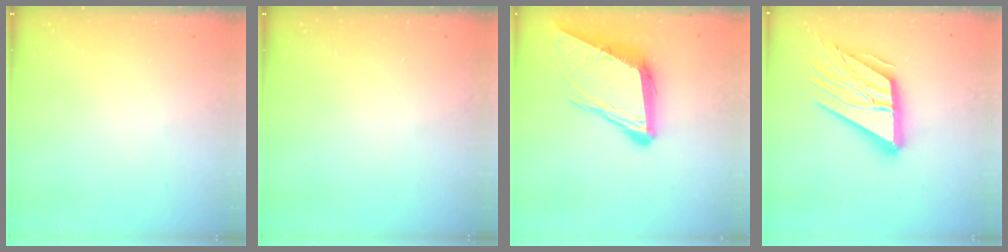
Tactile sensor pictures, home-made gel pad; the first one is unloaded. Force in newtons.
{"total": 0.0}
{"total": 15.9, "press": 15.4, "slide": 3.9}
{"total": 20.3, "press": 20.3, "slide": 1.5}